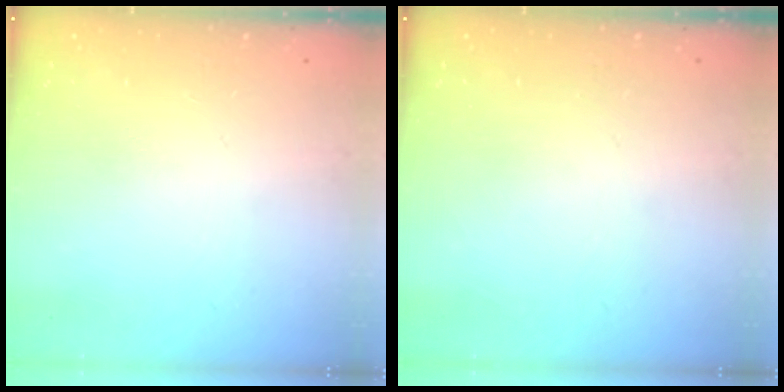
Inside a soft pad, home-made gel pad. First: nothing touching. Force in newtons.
{"total": 0.0}